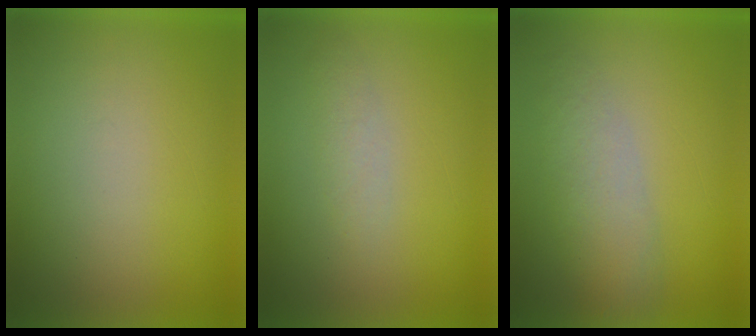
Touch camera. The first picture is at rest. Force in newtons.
{"total": 1.8}
{"total": 4.3}